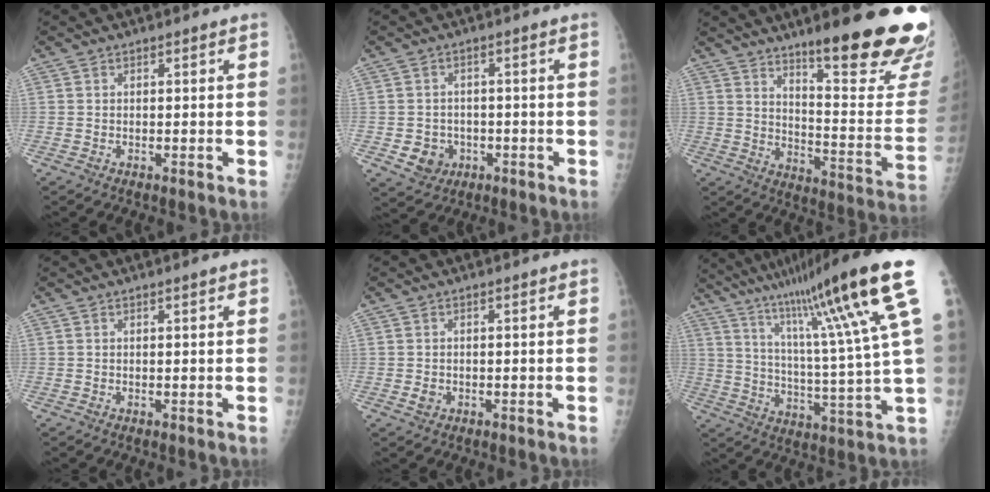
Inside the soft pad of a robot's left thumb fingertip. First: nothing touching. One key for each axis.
{"total": 5.1, "fx": -1.5, "fy": 4.5, "fz": 1.8, "tx": -0.007, "ty": 0.010, "tz": -0.016}
{"total": 25.0, "fx": 16.5, "fy": 4.1, "fz": 18.3, "tx": -0.219, "ty": -0.104, "tz": 0.237}
{"total": 1.4, "fx": 0.9, "fy": -0.1, "fz": 1.1, "tx": -0.016, "ty": 0.000, "tz": 0.013}
{"total": 1.4, "fx": 0.0, "fy": 1.0, "fz": 1.0, "tx": -0.013, "ty": 0.004, "tz": 0.004}
{"total": 23.6, "fx": 12.6, "fy": 0.7, "fz": 19.9, "tx": -0.305, "ty": -0.033, "tz": 0.197}